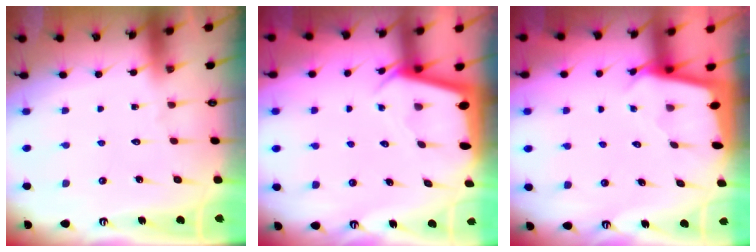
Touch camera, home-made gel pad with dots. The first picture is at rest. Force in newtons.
{"total": 2.5, "press": 2.5, "slide": 0.2}
{"total": 2.3, "press": 2.3, "slide": 0.1}